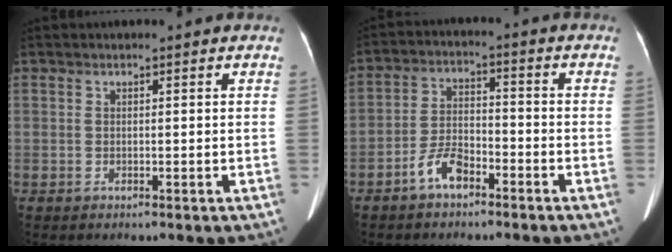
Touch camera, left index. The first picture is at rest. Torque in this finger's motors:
{"motor_torque": [0.18, 0.16, 0.09, 0.02]}